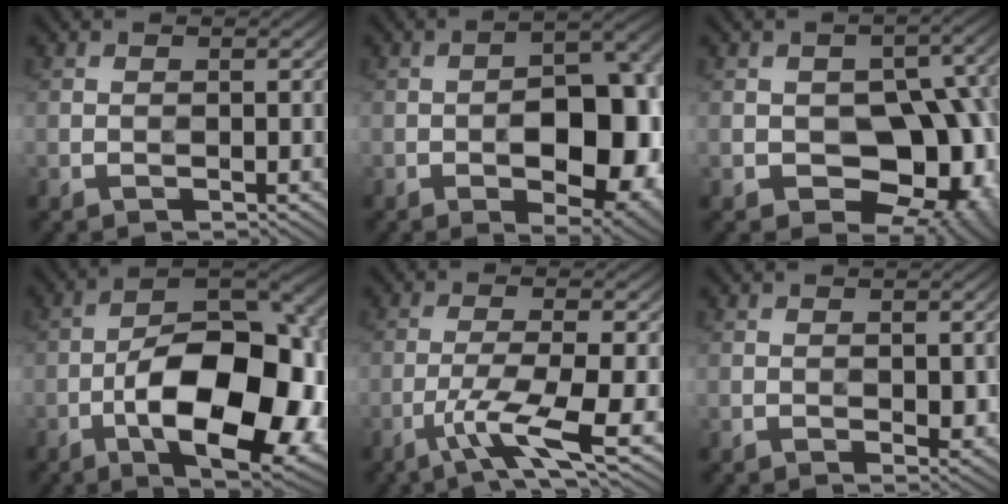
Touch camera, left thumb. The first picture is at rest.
{"total": 13.9, "force": [-3.1, 7.0, 11.6], "torque": [-0.133, -0.002, -0.040]}
{"total": 12.9, "force": [-3.4, 8.9, 8.8], "torque": [-0.084, 0.001, -0.047]}
{"total": 17.5, "force": [-5.9, 7.9, 14.4], "torque": [-0.210, 0.003, -0.103]}
{"total": 7.1, "force": [-3.4, 1.0, 6.1], "torque": [-0.112, 0.001, -0.066]}
{"total": 2.0, "force": [-0.1, 1.0, 1.7], "torque": [-0.021, -0.004, 0.003]}